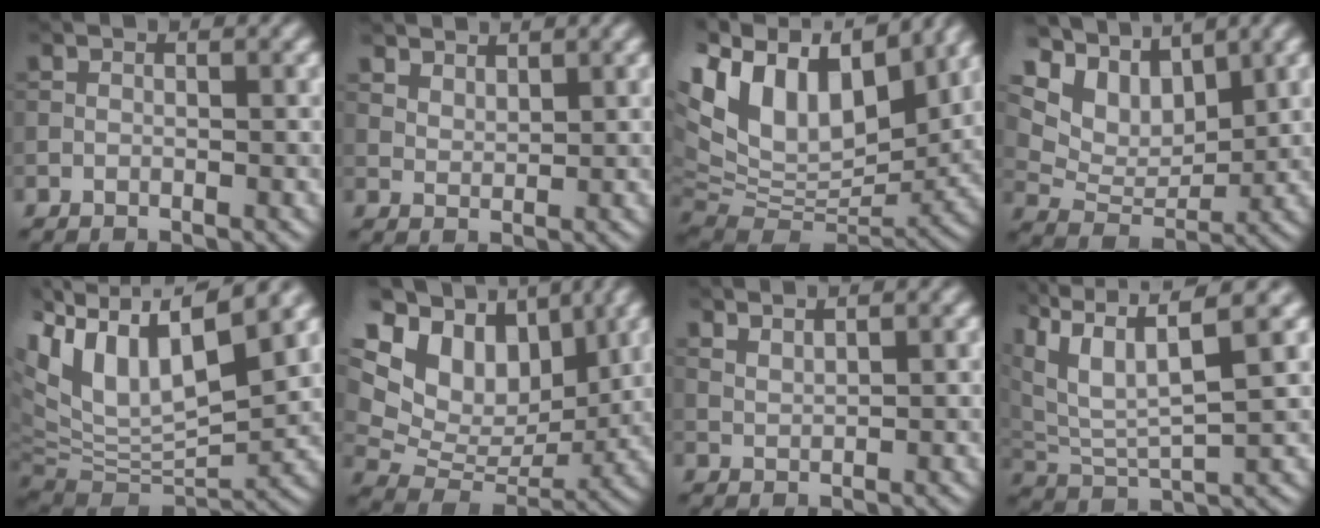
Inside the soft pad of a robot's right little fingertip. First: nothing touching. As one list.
[{"total": 2.8, "force": [2.4, 1.1, 0.8], "torque": [-0.022, -0.004, 0.055]}, {"total": 15.4, "force": [6.2, 9.0, 10.9], "torque": [-0.235, 0.027, 0.114]}, {"total": 8.7, "force": [5.2, 5.0, 4.8], "torque": [-0.101, 0.011, 0.086]}, {"total": 11.6, "force": [4.3, 5.5, 9.3], "torque": [-0.201, 0.012, 0.081]}, {"total": 14.4, "force": [5.3, 10.2, 8.5], "torque": [-0.178, 0.035, 0.112]}, {"total": 1.7, "force": [1.5, 0.3, 0.7], "torque": [-0.015, -0.001, 0.032]}, {"total": 9.3, "force": [5.4, 3.0, 6.9], "torque": [-0.151, 0.013, 0.094]}]